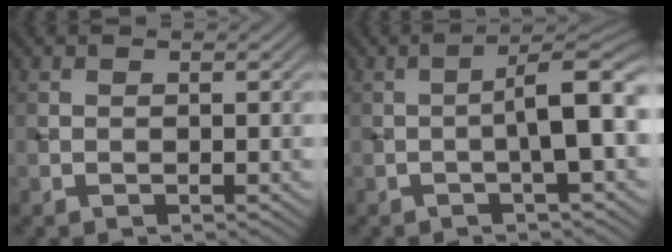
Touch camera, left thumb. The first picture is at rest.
{"total": 6.4, "force": [-1.2, 1.3, 6.2], "torque": [-0.094, 0.023, -0.026]}